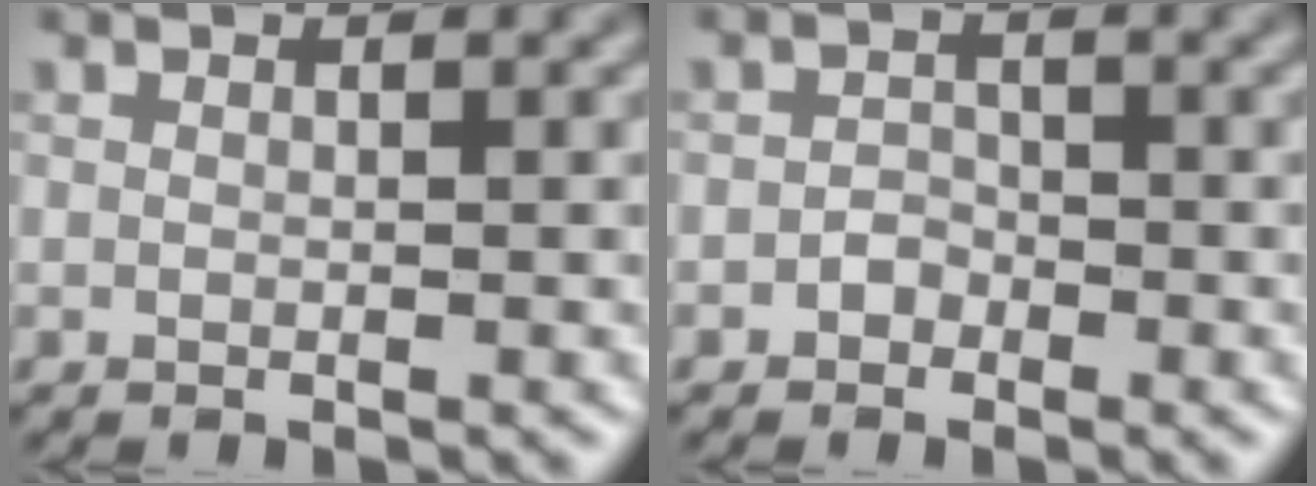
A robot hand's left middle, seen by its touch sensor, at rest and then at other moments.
{"total": 1.1, "force": [-0.7, 0.8, 0.3], "torque": [-0.002, 0.003, -0.013]}